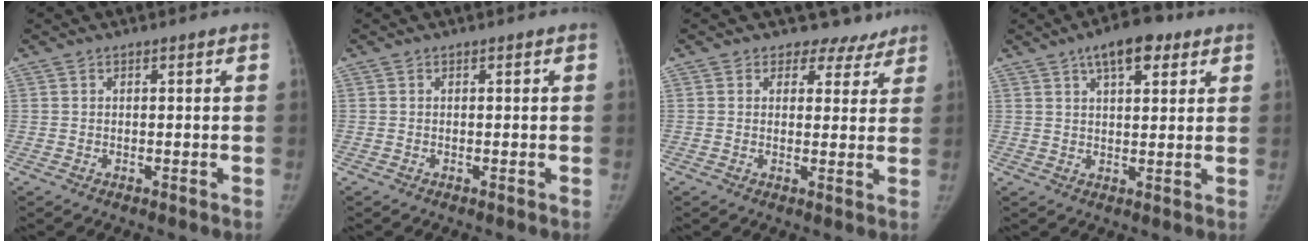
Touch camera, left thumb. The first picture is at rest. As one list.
[{"total": 0.0}, {"total": 5.6, "force": [4.5, 3.3, -0.2], "torque": [0.039, -0.028, 0.044]}, {"total": 8.5, "force": [4.7, 3.8, 6.1], "torque": [-0.073, -0.007, 0.068]}]